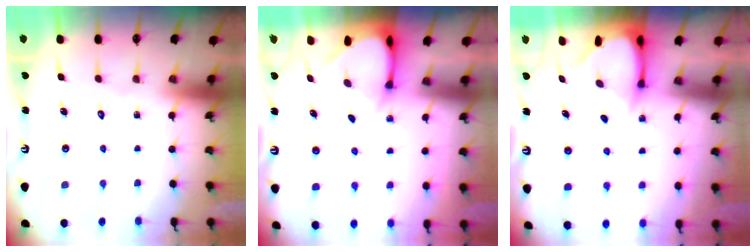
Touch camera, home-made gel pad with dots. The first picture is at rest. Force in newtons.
{"total": 3.1, "press": 3.1, "slide": 0.2}
{"total": 3.6, "press": 3.6, "slide": 0.2}